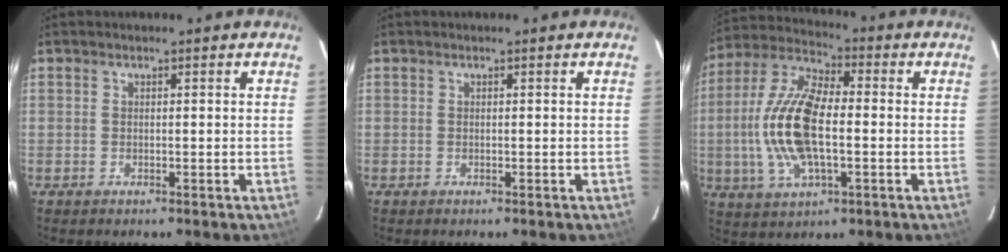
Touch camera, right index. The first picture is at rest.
{"total": 0.0}
{"total": 16.2, "force": [-1.7, 7.2, 14.4], "torque": [-0.304, 0.009, -0.036]}